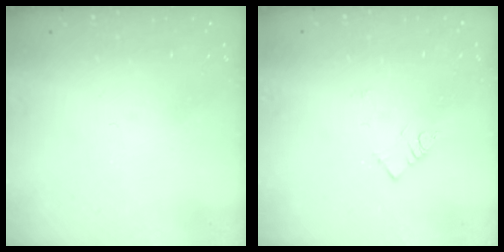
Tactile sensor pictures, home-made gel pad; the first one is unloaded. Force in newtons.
{"total": 3.3, "press": 3.3, "slide": 0.5}